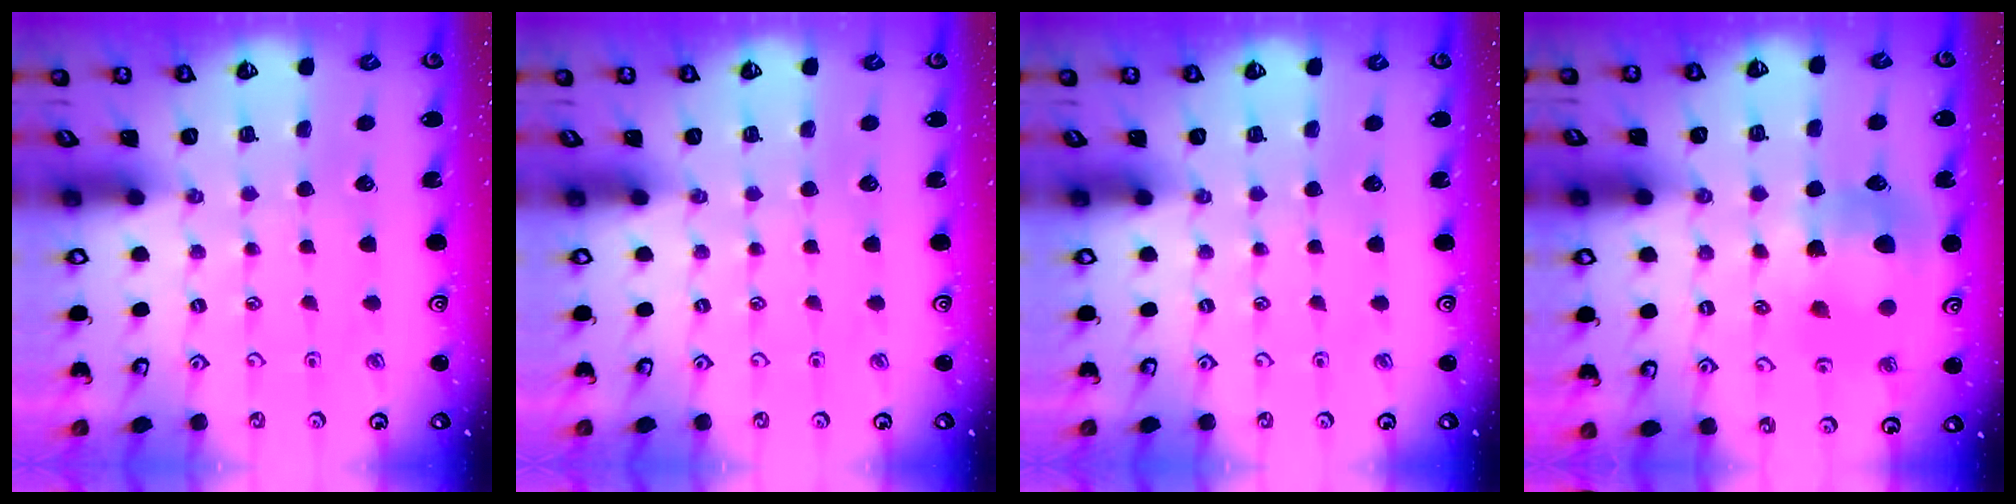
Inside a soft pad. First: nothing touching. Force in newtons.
{"total": 0.0}
{"total": 0.0}
{"total": 9.8, "press": 9.8, "slide": 1.0}